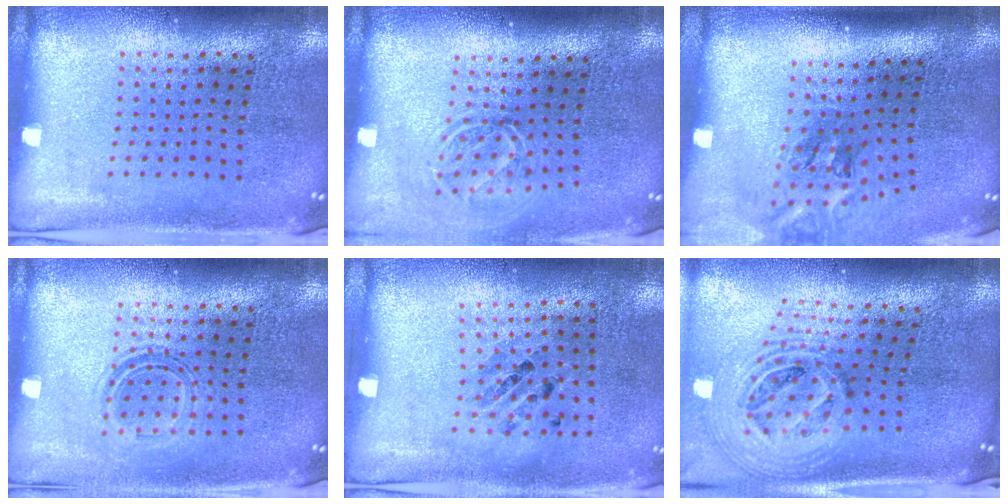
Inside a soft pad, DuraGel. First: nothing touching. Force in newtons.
{"total": 1.7, "press": 1.2, "slide": 1.2}
{"total": 2.3, "press": 1.3, "slide": 1.8}
{"total": 1.1, "press": 0.9, "slide": 0.5}
{"total": 0.9, "press": 0.8, "slide": 0.5}
{"total": 2.7, "press": 1.9, "slide": 1.9}